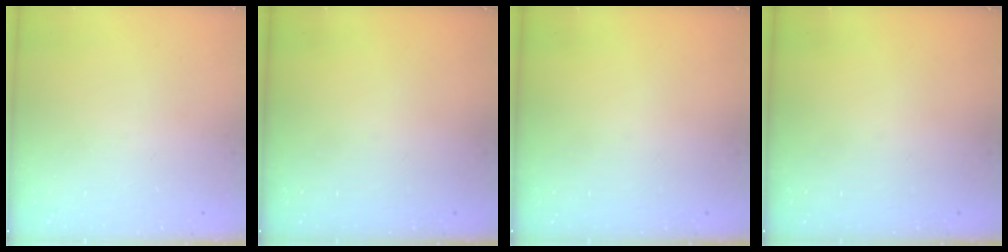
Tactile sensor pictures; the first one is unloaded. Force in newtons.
{"total": 0.0}
{"total": 0.0}
{"total": 0.0}